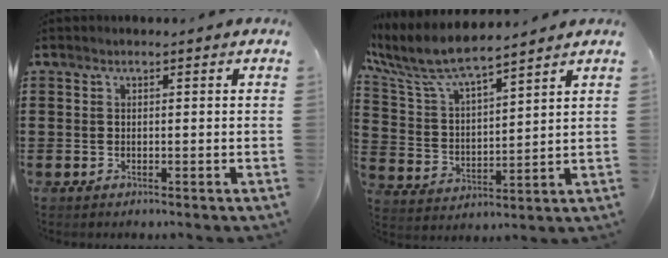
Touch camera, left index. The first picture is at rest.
{"total": 7.6, "force": [6.7, 1.4, 3.3], "torque": [-0.095, -0.034, 0.114]}